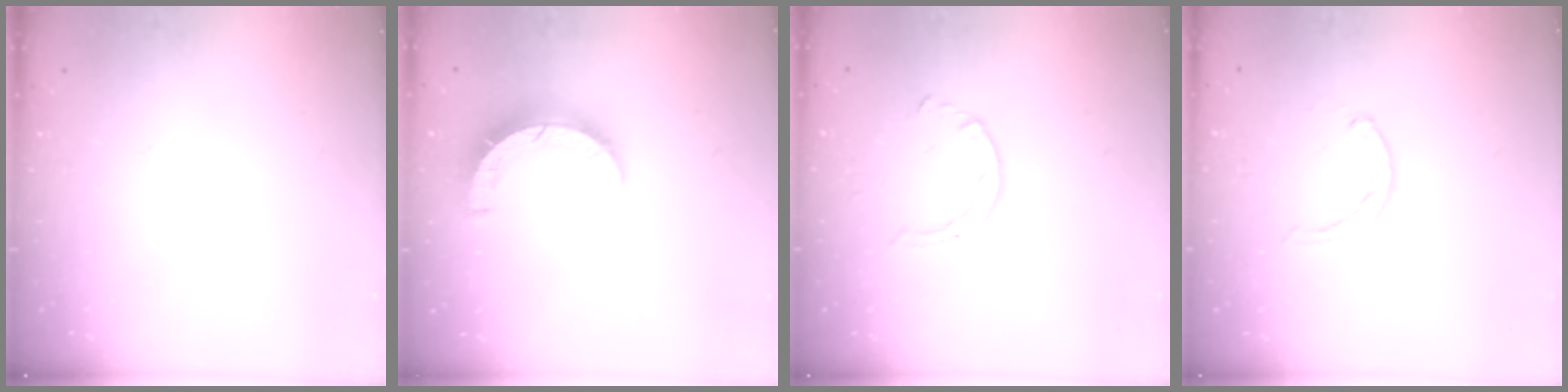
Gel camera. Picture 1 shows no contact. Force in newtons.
{"total": 10.4, "press": 10.3, "slide": 0.7}
{"total": 2.6, "press": 2.6, "slide": 0.3}
{"total": 1.9, "press": 1.9, "slide": 0.3}